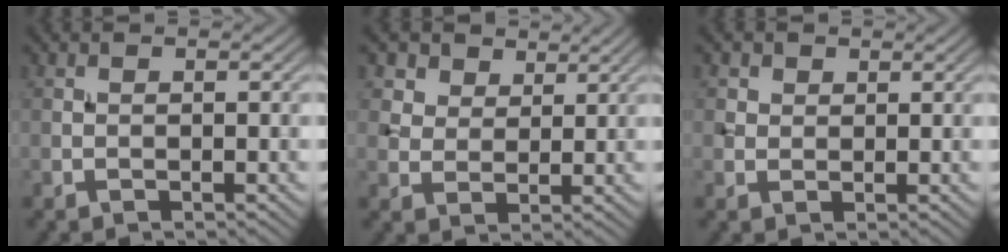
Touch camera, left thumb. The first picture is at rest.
{"total": 5.9, "force": [4.0, 3.8, 2.2], "torque": [-0.067, -0.016, 0.090]}
{"total": 2.0, "force": [1.1, 1.6, 0.5], "torque": [-0.016, -0.003, 0.021]}